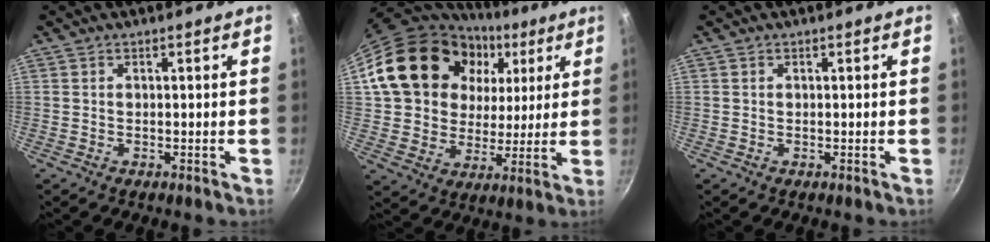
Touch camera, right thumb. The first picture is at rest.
{"total": 23.8, "force": [8.5, 18.5, 12.3], "torque": [-0.201, 0.008, 0.150]}
{"total": 0.0}